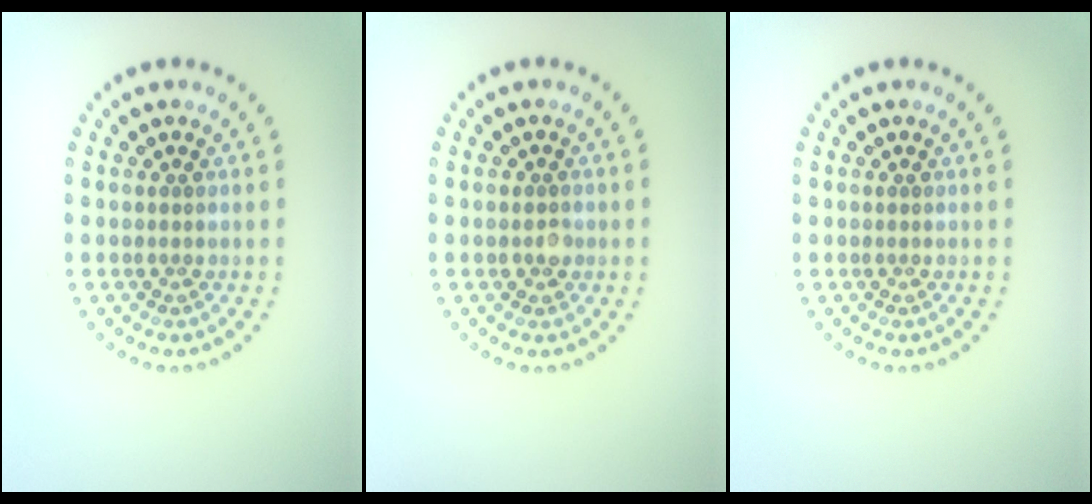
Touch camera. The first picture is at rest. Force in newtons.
{"total": 1.0, "press": 0.9, "slide": 0.4}
{"total": 0.0}